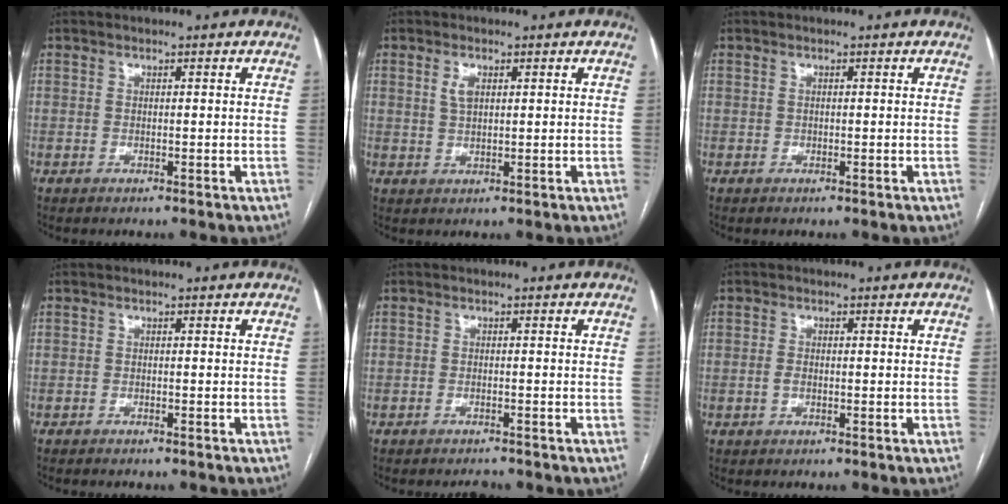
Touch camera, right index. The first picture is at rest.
{"total": 2.5, "force": [0.9, 1.1, 2.0], "torque": [-0.041, 0.003, 0.020]}
{"total": 0.0}
{"total": 3.4, "force": [-3.0, 0.8, 1.3], "torque": [-0.017, -0.005, -0.036]}
{"total": 1.9, "force": [-1.8, 0.5, 0.2], "torque": [-0.005, -0.004, -0.023]}
{"total": 1.3, "force": [-0.3, 0.8, 1.0], "torque": [-0.021, 0.002, -0.005]}